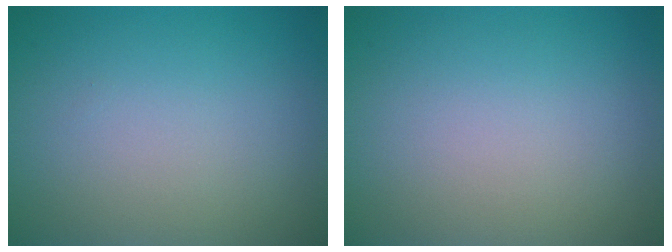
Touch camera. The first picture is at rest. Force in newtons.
{"total": 0.0}